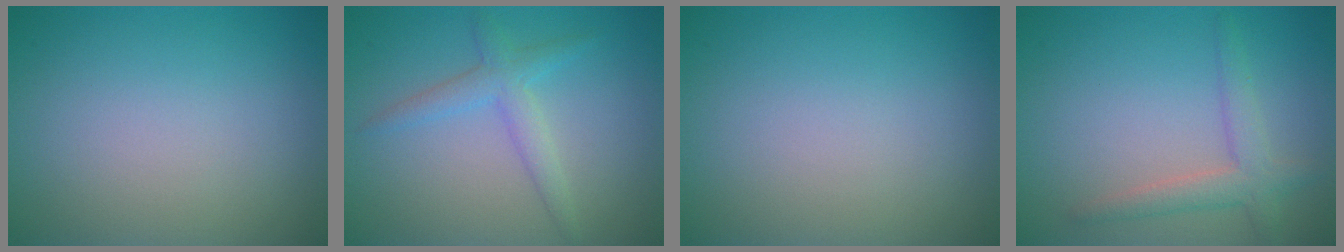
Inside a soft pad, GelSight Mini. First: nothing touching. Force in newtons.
{"total": 2.5, "press": 2.5, "slide": 0.1}
{"total": 0.0}
{"total": 2.8, "press": 2.8, "slide": 0.1}